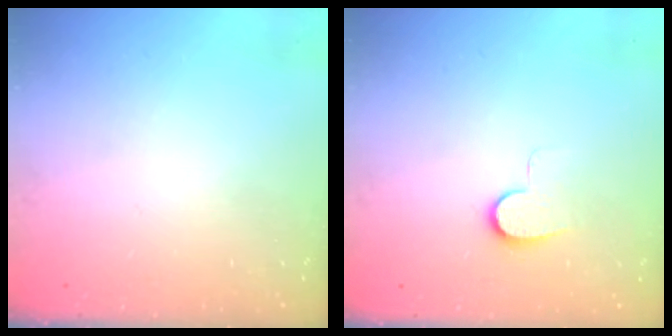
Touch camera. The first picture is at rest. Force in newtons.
{"total": 8.0, "press": 7.9, "slide": 0.7}